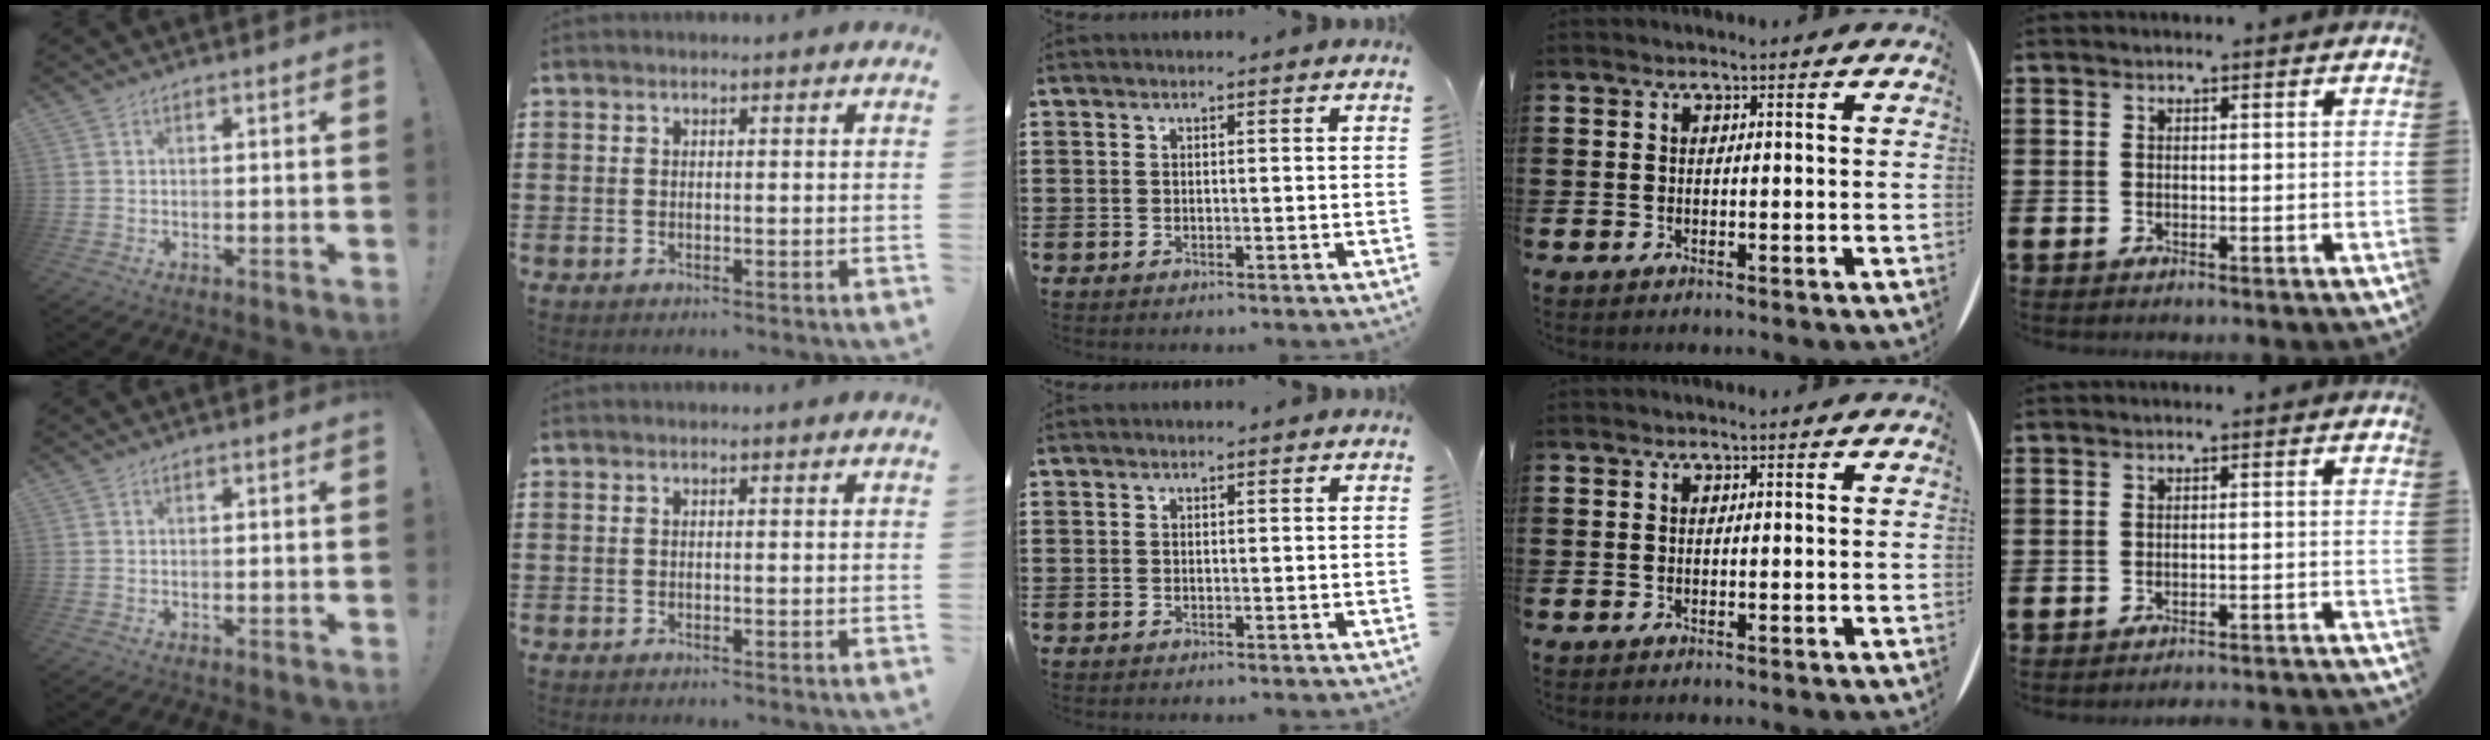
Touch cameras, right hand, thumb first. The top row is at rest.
{"little": {"total": 1.6, "force": [-1.6, -0.3, -0.1], "torque": [-0.001, 0.005, -0.034]}}